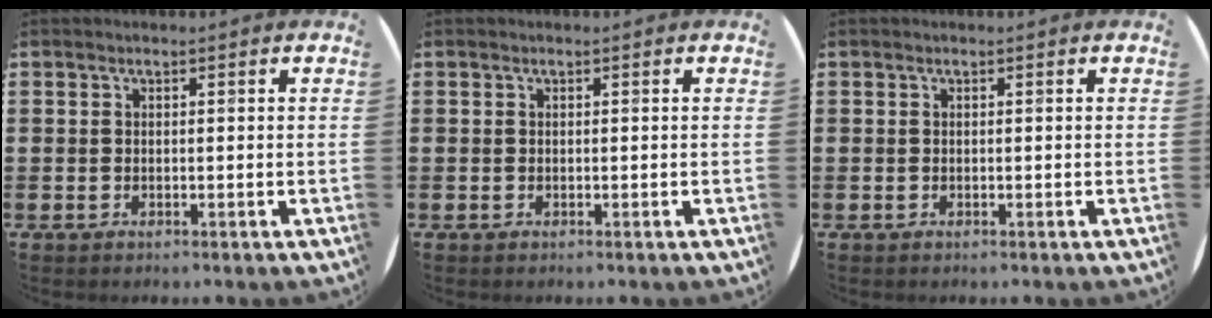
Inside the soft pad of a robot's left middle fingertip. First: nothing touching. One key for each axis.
{"total": 0.0}
{"total": 0.0}